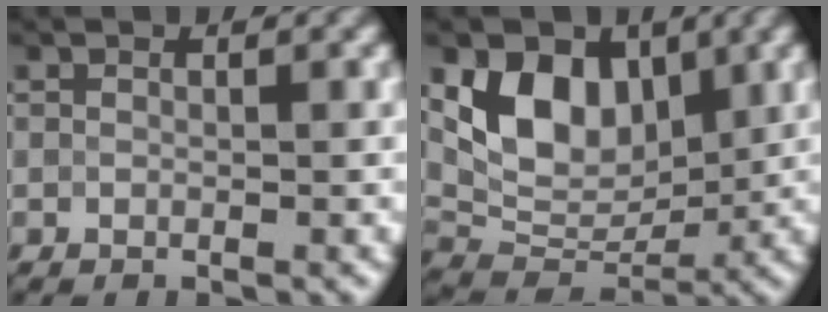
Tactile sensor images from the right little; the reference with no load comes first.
{"total": 7.3, "force": [2.7, 5.0, 4.6], "torque": [-0.073, -0.010, 0.047]}